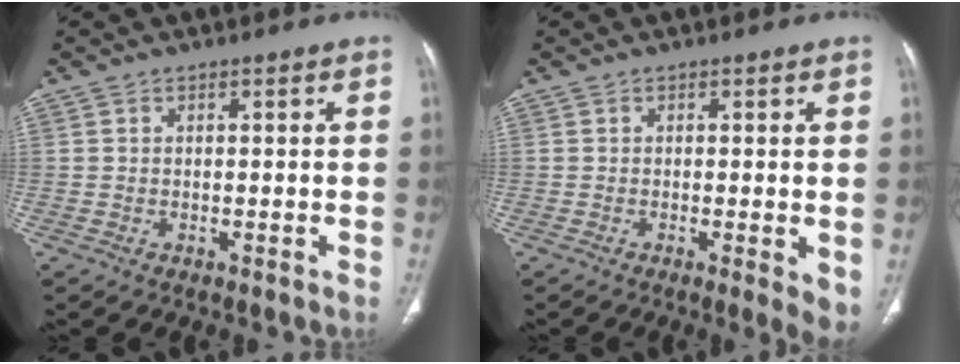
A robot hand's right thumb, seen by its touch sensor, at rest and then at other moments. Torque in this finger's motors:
{"motor_torque": [-0.21, 0.45, -0.19, -0.10, 0.06]}